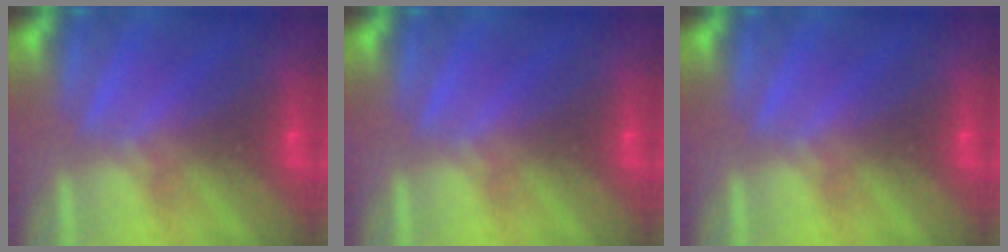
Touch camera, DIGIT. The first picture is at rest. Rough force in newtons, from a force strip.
{"total": 0.0}
{"total": 0.0}